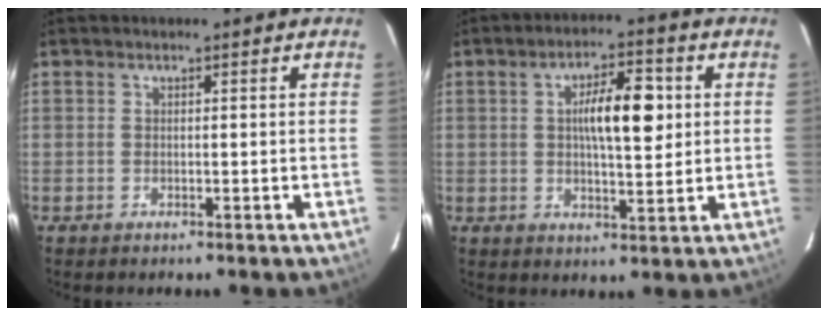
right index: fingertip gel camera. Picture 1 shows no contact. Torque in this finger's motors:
{"motor_torque": [0.92, 0.54, 0.31, 0.11]}